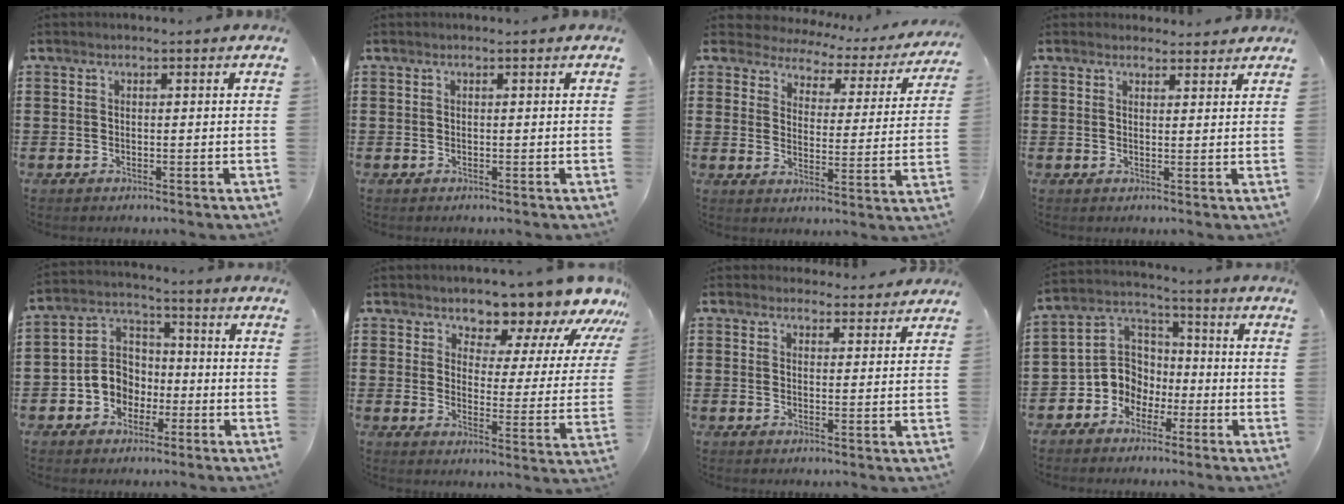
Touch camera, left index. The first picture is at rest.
{"total": 0.0}
{"total": 3.6, "force": [3.4, 1.2, 0.2], "torque": [-0.031, -0.026, 0.051]}
{"total": 2.0, "force": [1.9, 0.5, 0.0], "torque": [-0.005, 0.001, 0.037]}
{"total": 6.2, "force": [-2.2, 5.4, 2.0], "torque": [-0.065, 0.011, -0.046]}
{"total": 6.7, "force": [6.6, 1.0, 0.3], "torque": [-0.026, -0.063, 0.114]}
{"total": 3.3, "force": [3.1, 0.8, 0.3], "torque": [-0.007, -0.011, 0.058]}
{"total": 7.2, "force": [-2.9, 6.4, 1.8], "torque": [-0.074, 0.008, -0.064]}